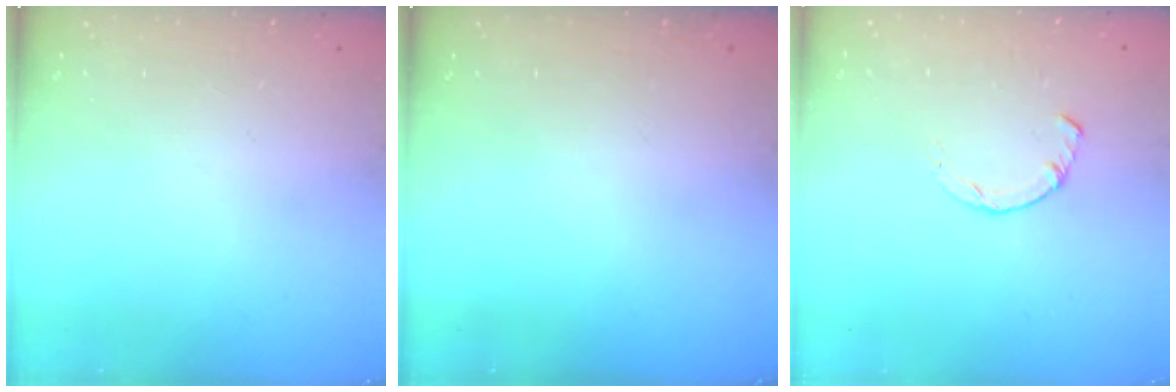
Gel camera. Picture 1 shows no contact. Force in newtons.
{"total": 0.0}
{"total": 2.3, "press": 2.3, "slide": 0.1}